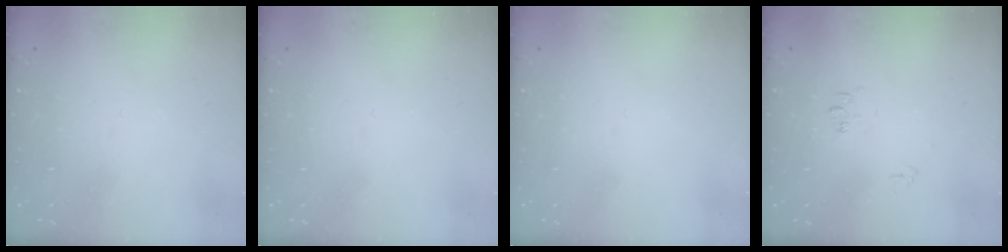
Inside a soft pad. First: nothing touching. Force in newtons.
{"total": 0.0}
{"total": 0.0}
{"total": 3.9, "press": 3.9, "slide": 0.5}